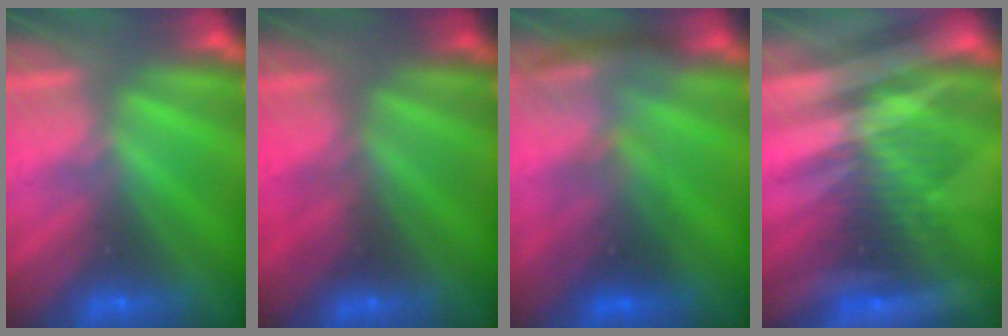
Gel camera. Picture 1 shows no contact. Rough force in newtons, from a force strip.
{"total": 2.2}
{"total": 2.7}
{"total": 3.0}